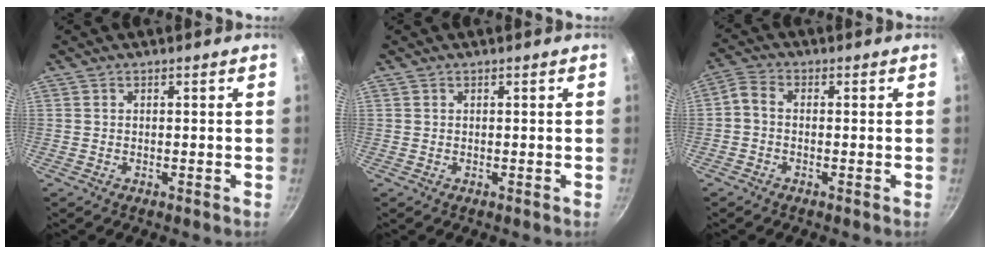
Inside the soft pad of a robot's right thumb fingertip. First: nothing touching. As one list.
[{"total": 0.0}, {"total": 3.1, "force": [-0.9, 2.2, 2.1], "torque": [-0.052, 0.018, -0.031]}]